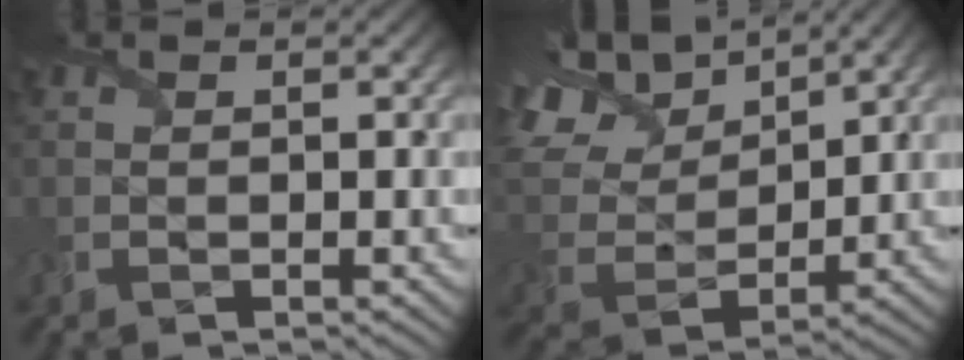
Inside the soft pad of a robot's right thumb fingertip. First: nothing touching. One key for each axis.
{"total": 15.3, "fx": 9.4, "fy": 7.9, "fz": 9.1, "tx": -0.257, "ty": 0.053, "tz": 0.155}